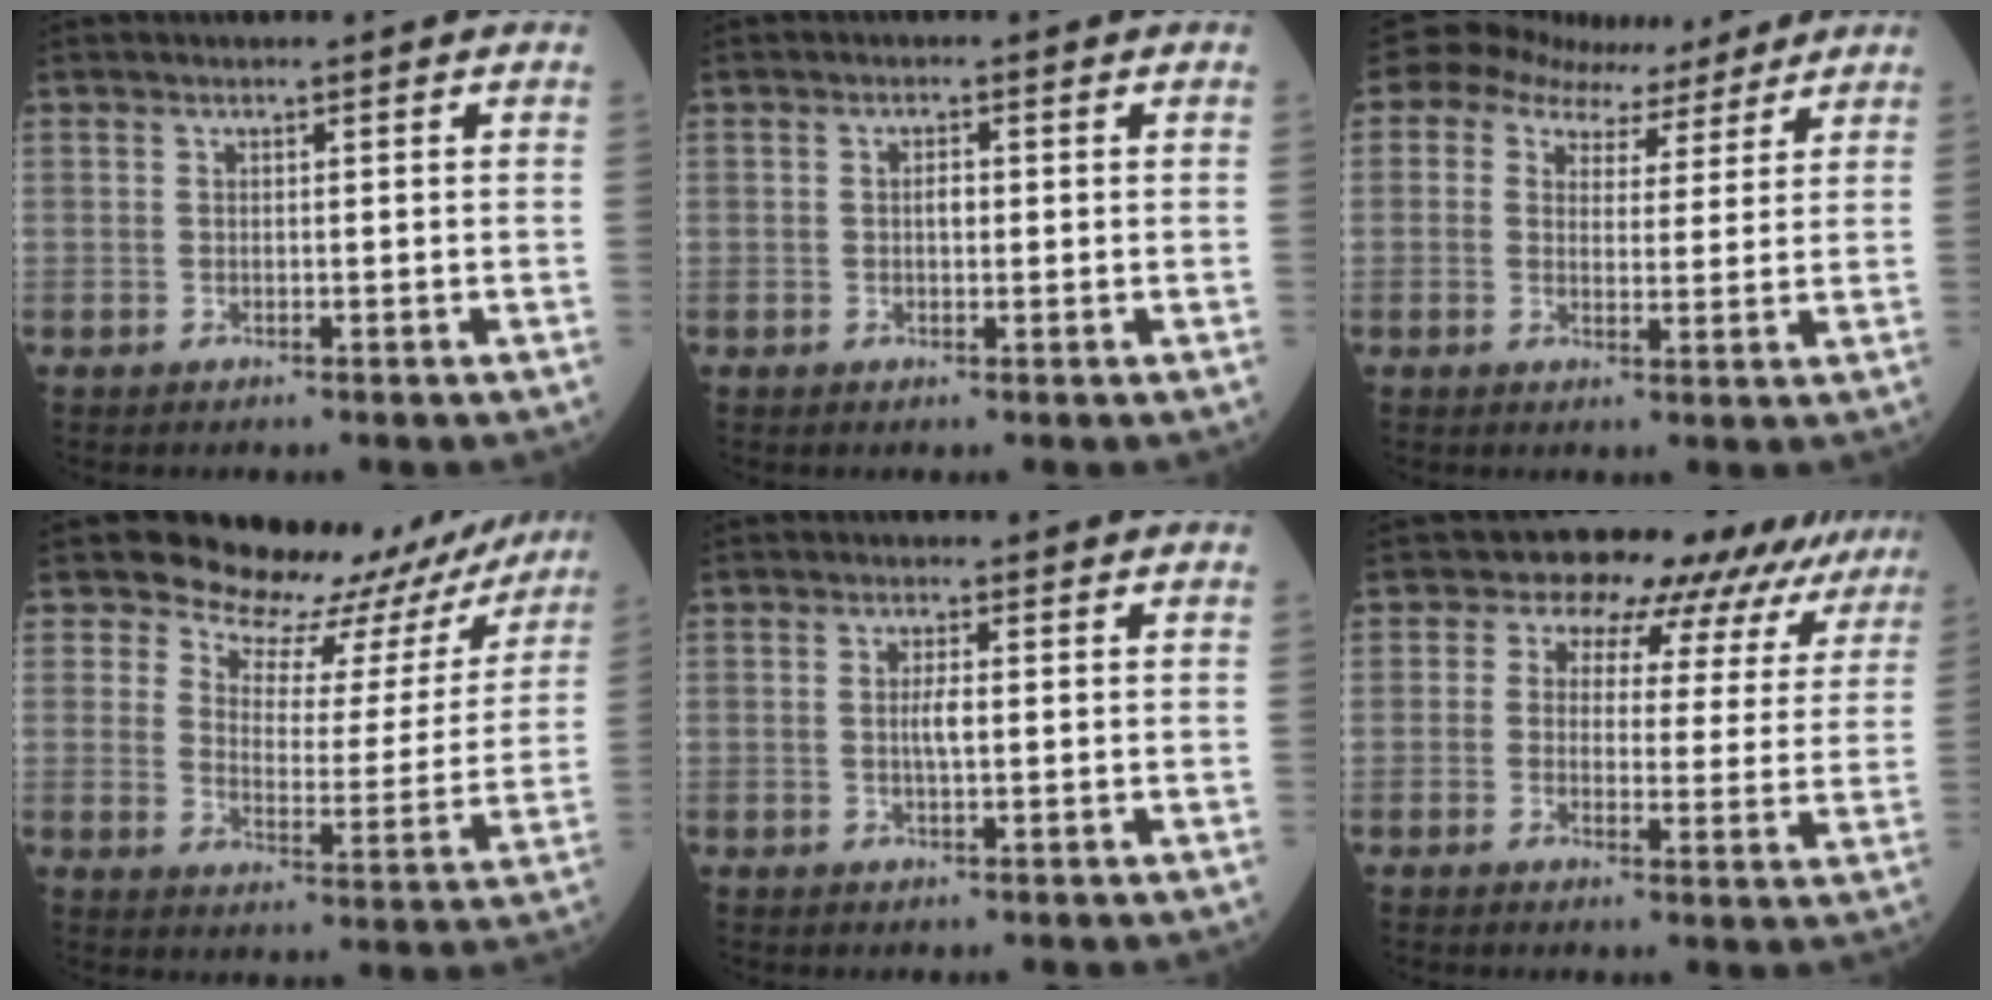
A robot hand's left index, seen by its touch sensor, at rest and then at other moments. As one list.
[{"total": 1.6, "force": [0.0, 0.8, 1.3], "torque": [-0.023, 0.003, 0.000]}, {"total": 9.7, "force": [7.4, 5.7, 2.4], "torque": [-0.038, 0.036, 0.099]}, {"total": 16.3, "force": [14.9, 5.9, 2.9], "torque": [-0.020, -0.041, 0.167]}, {"total": 2.2, "force": [0.1, 0.4, 2.2], "torque": [-0.045, 0.000, 0.001]}, {"total": 10.8, "force": [8.4, 5.6, 3.8], "torque": [-0.032, 0.020, 0.075]}]